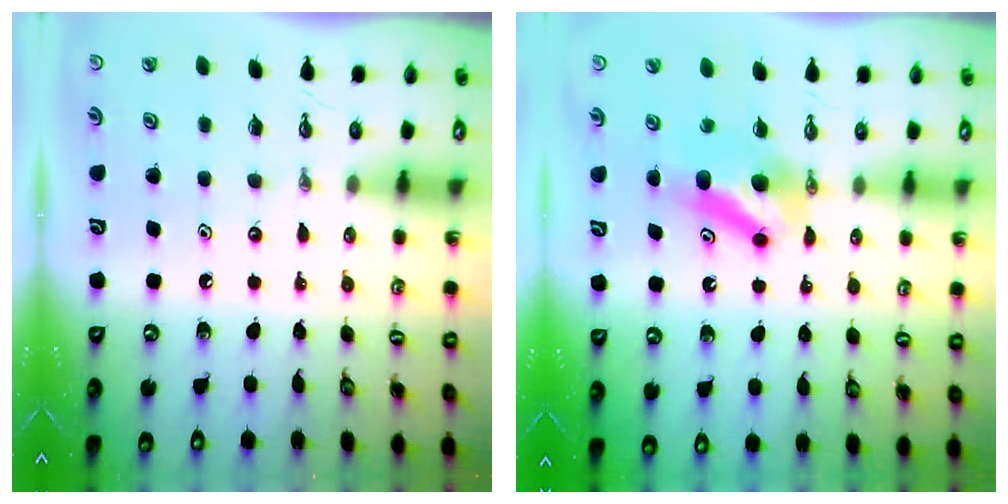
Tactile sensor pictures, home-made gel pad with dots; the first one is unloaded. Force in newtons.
{"total": 6.8, "press": 6.6, "slide": 1.5}